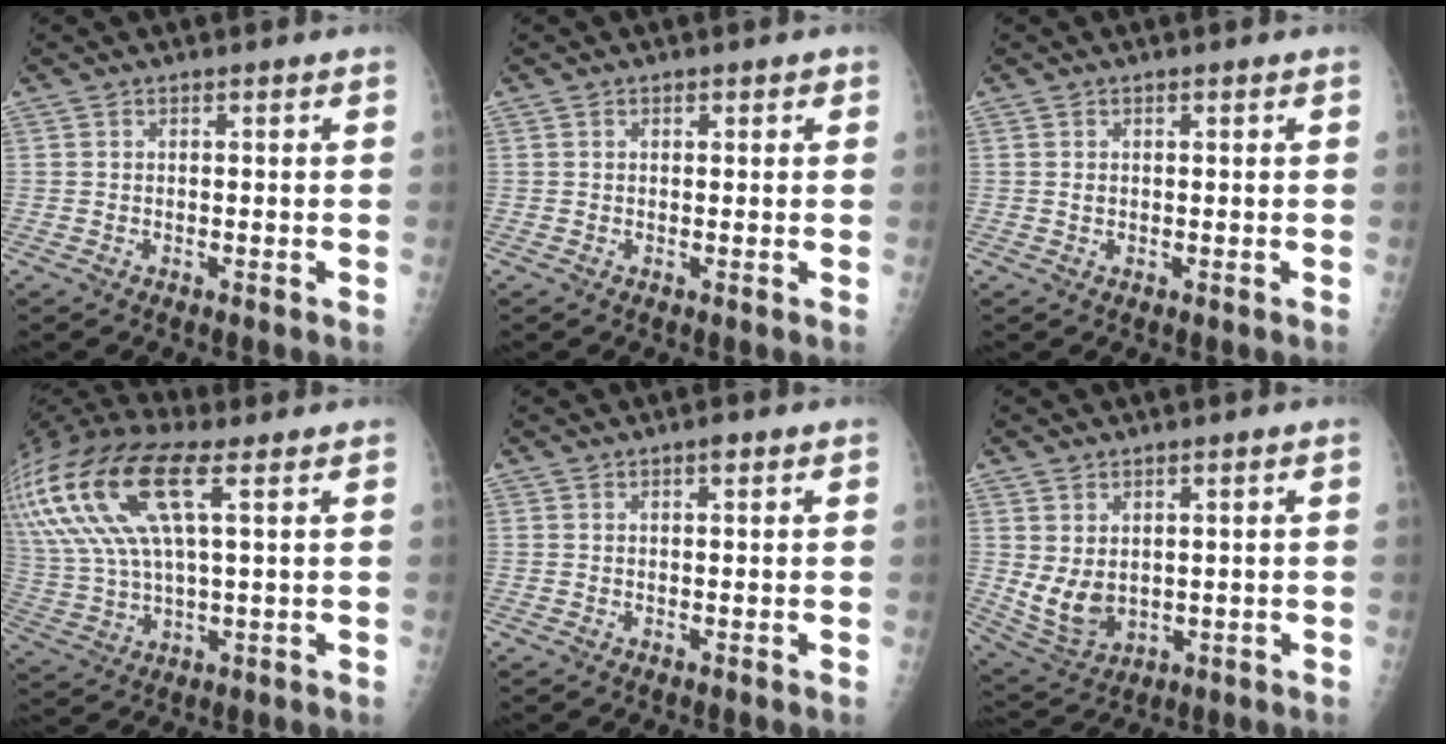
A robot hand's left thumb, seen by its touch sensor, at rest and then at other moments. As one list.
[{"total": 1.5, "force": [0.7, 1.0, 0.8], "torque": [-0.002, -0.001, 0.007]}, {"total": 1.1, "force": [0.3, 0.8, 0.7], "torque": [-0.010, -0.001, 0.006]}, {"total": 23.7, "force": [9.0, 9.3, 19.9], "torque": [-0.445, 0.023, 0.169]}, {"total": 1.3, "force": [0.8, 0.5, 1.0], "torque": [-0.011, -0.001, 0.010]}, {"total": 7.7, "force": [1.0, 5.4, 5.4], "torque": [-0.092, -0.015, 0.042]}]